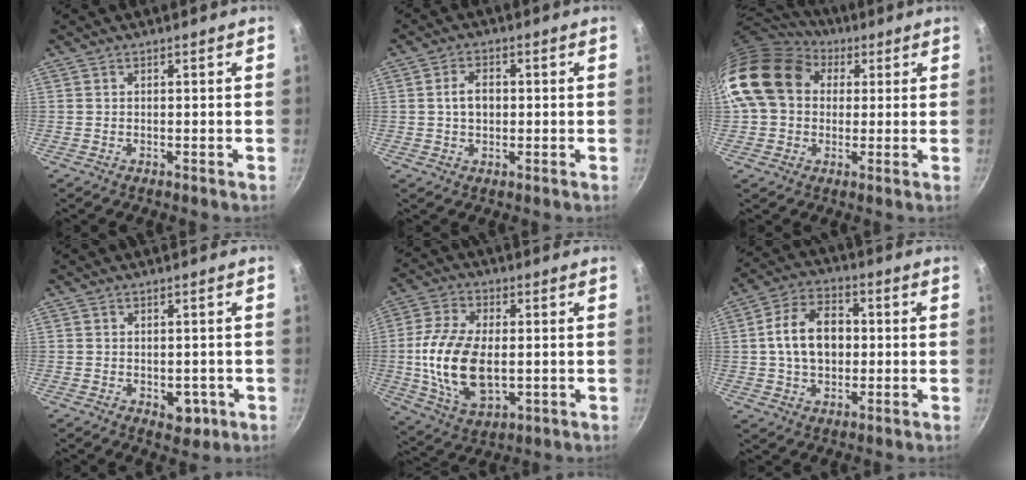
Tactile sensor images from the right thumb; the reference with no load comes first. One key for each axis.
{"total": 4.4, "fx": 0.3, "fy": 3.0, "fz": 3.3, "tx": -0.044, "ty": 0.009, "tz": 0.002}
{"total": 17.3, "fx": 4.5, "fy": 13.5, "fz": 9.9, "tx": -0.166, "ty": 0.024, "tz": 0.067}
{"total": 4.4, "fx": -1.3, "fy": 3.0, "fz": 3.0, "tx": -0.014, "ty": 0.006, "tz": -0.009}
{"total": 16.0, "fx": -0.8, "fy": 9.1, "fz": 13.2, "tx": -0.252, "ty": 0.002, "tz": -0.010}
{"total": 12.0, "fx": 0.5, "fy": 8.3, "fz": 8.6, "tx": -0.123, "ty": 0.023, "tz": 0.000}